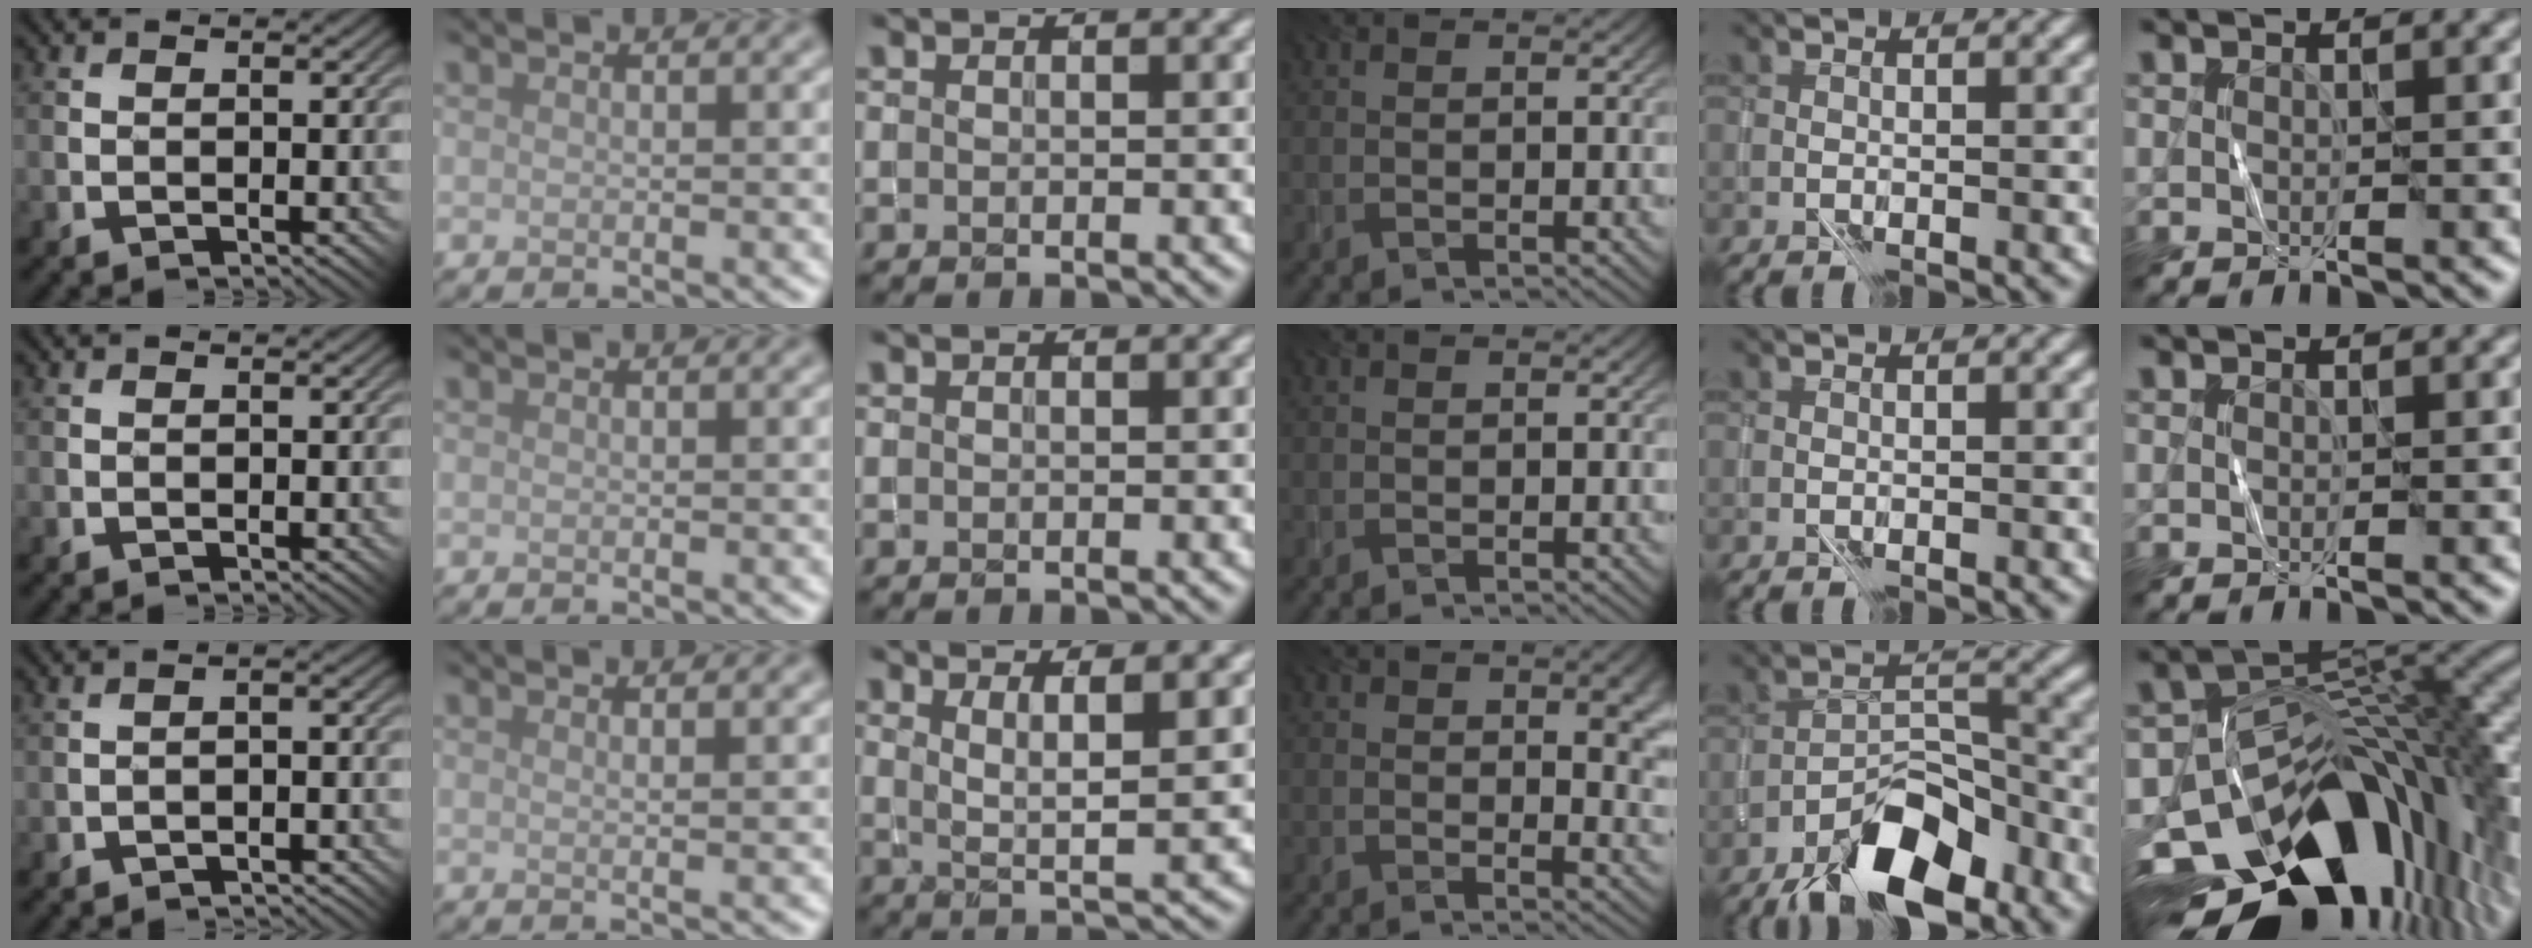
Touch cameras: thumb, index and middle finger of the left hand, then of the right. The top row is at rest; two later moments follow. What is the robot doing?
{"motion": "wrap", "object": "yarn"}